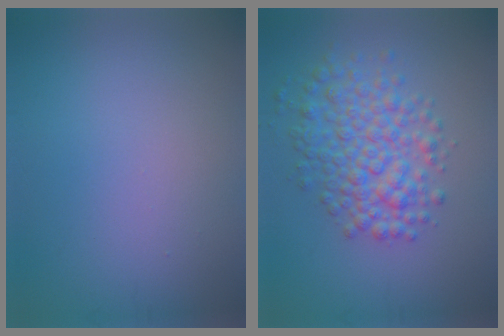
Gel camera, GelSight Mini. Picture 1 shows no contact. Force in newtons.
{"total": 5.4, "press": 5.4, "slide": 0.1}